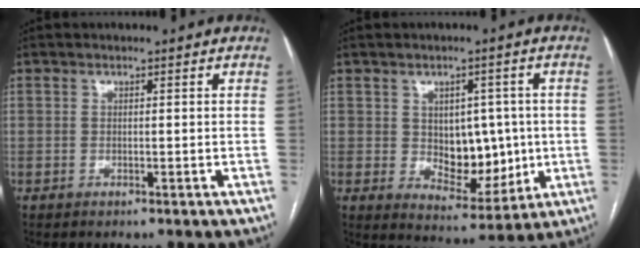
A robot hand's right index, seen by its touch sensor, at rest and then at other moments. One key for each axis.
{"total": 9.3, "fx": 0.2, "fy": 5.8, "fz": 7.2, "tx": -0.099, "ty": 0.003, "tz": 0.019}